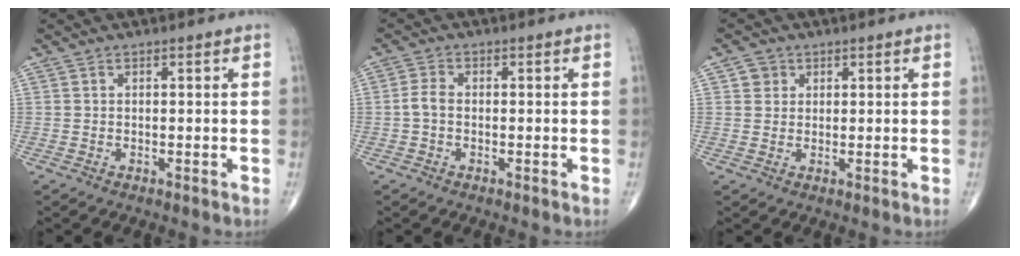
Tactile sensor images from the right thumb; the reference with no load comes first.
{"total": 2.5, "force": [-0.4, 1.5, 2.0], "torque": [-0.041, 0.006, -0.015]}
{"total": 2.6, "force": [1.0, 2.3, 0.5], "torque": [0.006, -0.003, 0.011]}